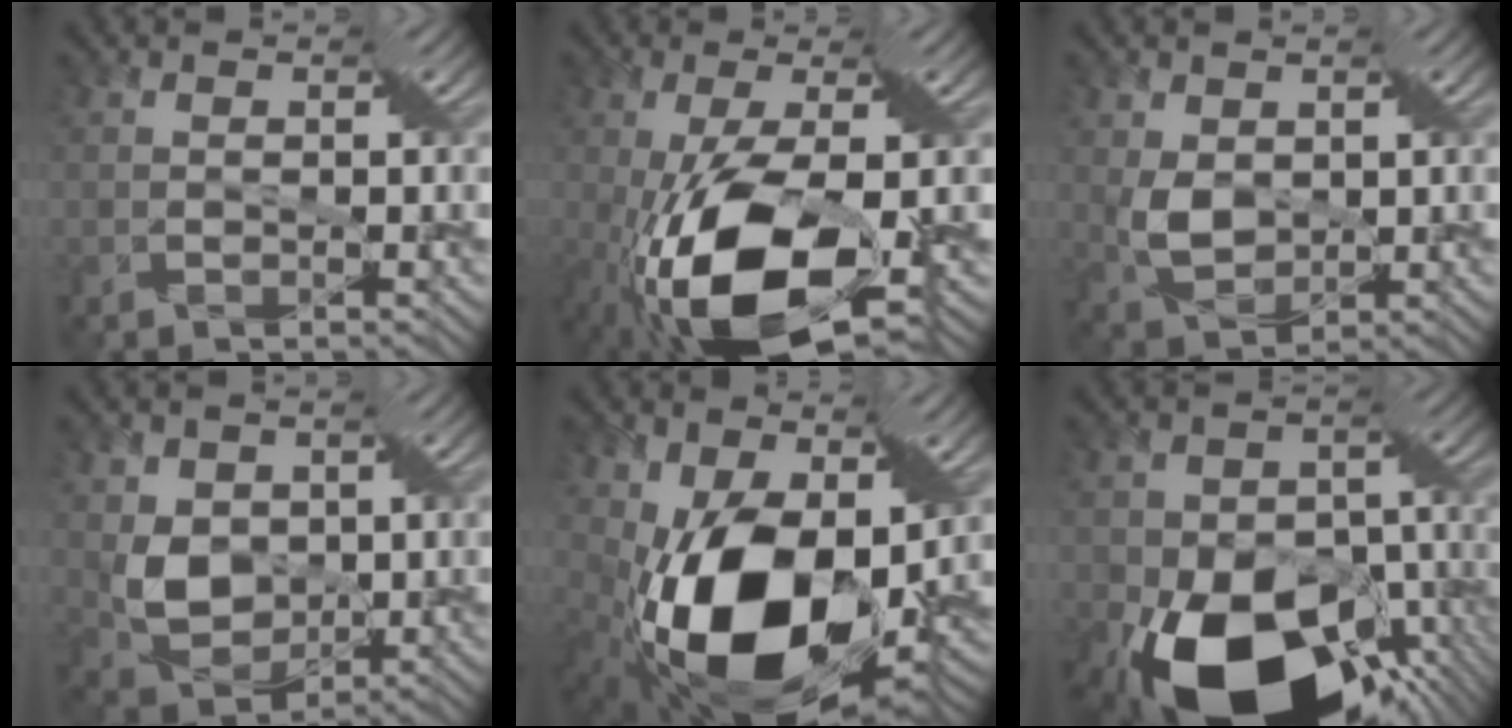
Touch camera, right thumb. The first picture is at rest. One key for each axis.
{"total": 14.1, "fx": -4.8, "fy": 5.1, "fz": 12.2, "tx": -0.245, "ty": -0.021, "tz": -0.085}
{"total": 4.7, "fx": 1.0, "fy": 3.3, "fz": 3.3, "tx": -0.084, "ty": -0.004, "tz": 0.017}
{"total": 6.1, "fx": 1.2, "fy": 4.7, "fz": 3.6, "tx": -0.097, "ty": -0.010, "tz": 0.019}
{"total": 15.0, "fx": -0.9, "fy": 9.1, "fz": 11.8, "tx": -0.233, "ty": -0.035, "tz": -0.014}
{"total": 19.2, "fx": -8.6, "fy": 12.5, "fz": 11.6, "tx": -0.198, "ty": -0.044, "tz": -0.108}